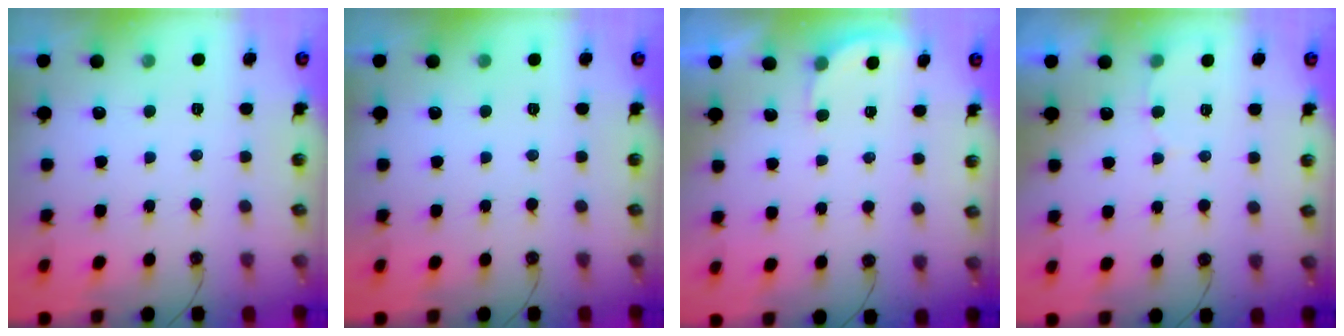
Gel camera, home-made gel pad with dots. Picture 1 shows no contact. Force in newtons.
{"total": 0.0}
{"total": 2.1, "press": 2.1, "slide": 0.1}
{"total": 3.6, "press": 3.6, "slide": 0.4}